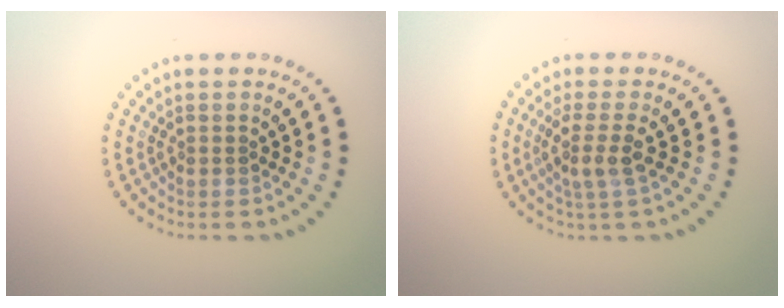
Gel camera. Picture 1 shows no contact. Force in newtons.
{"total": 2.6, "press": 2.0, "slide": 1.5}